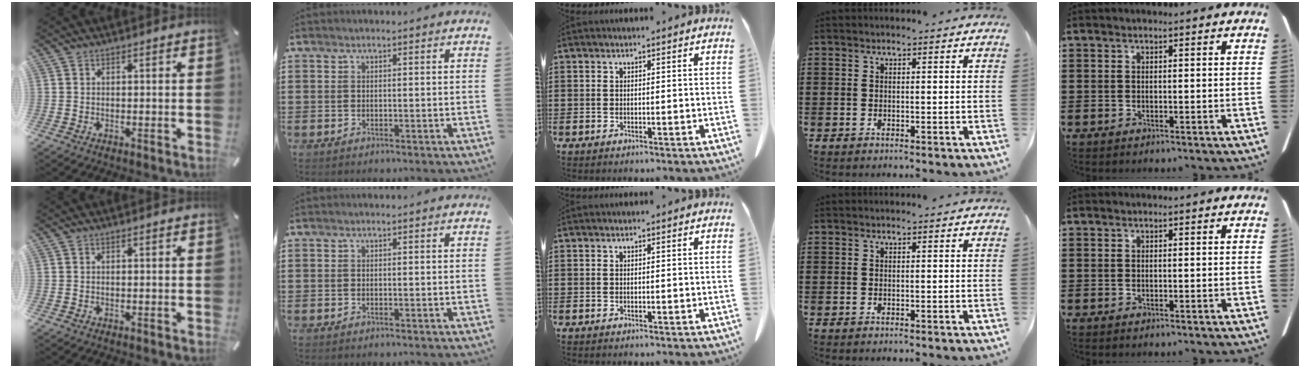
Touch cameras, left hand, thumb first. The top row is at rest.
{}